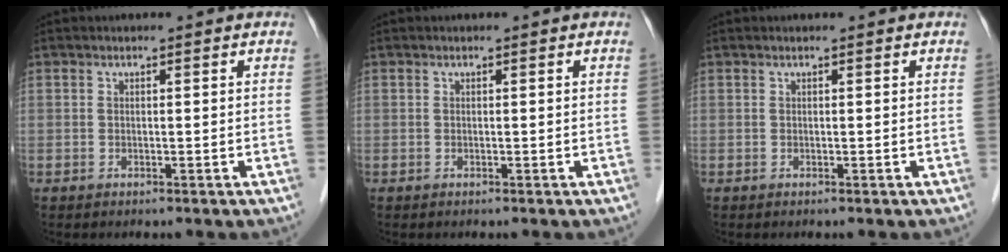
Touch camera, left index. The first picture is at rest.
{"total": 0.0}
{"total": 0.0}